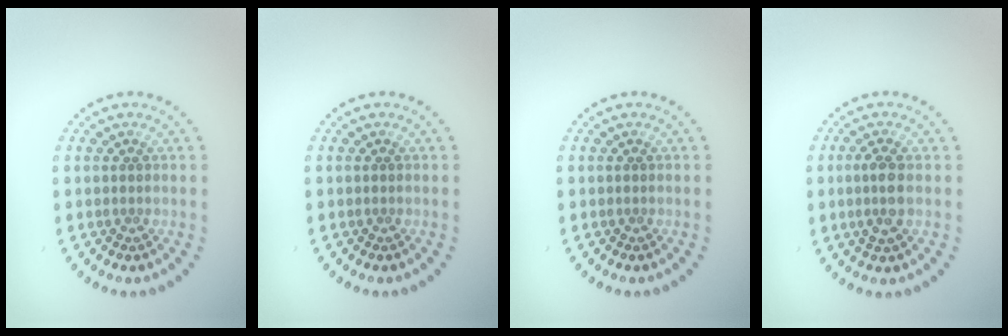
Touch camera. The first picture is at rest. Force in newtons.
{"total": 0.0}
{"total": 0.0}
{"total": 2.2, "press": 2.1, "slide": 0.7}